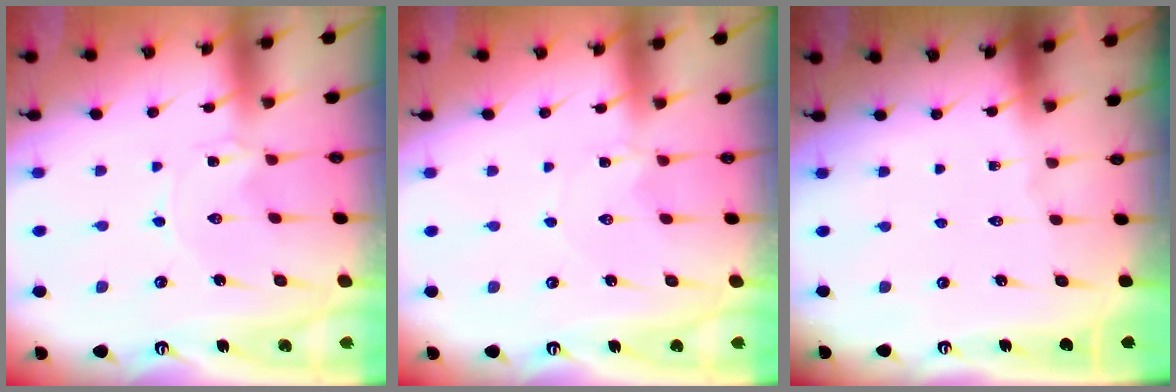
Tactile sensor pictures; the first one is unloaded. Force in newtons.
{"total": 1.1, "press": 1.1, "slide": 0.2}
{"total": 0.0}